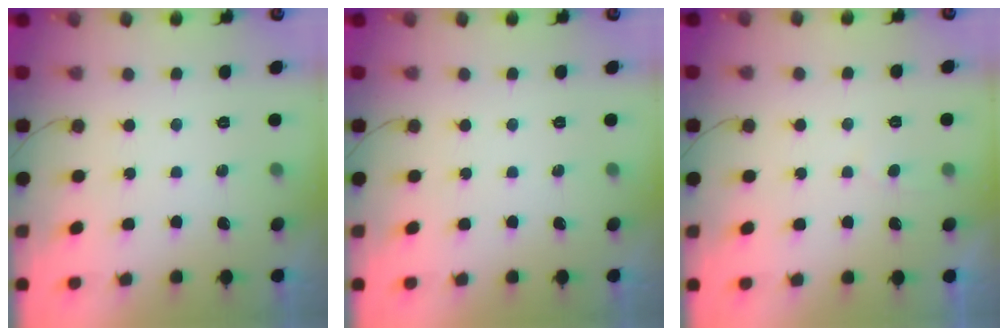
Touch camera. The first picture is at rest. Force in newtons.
{"total": 0.0}
{"total": 2.6, "press": 2.6, "slide": 0.2}